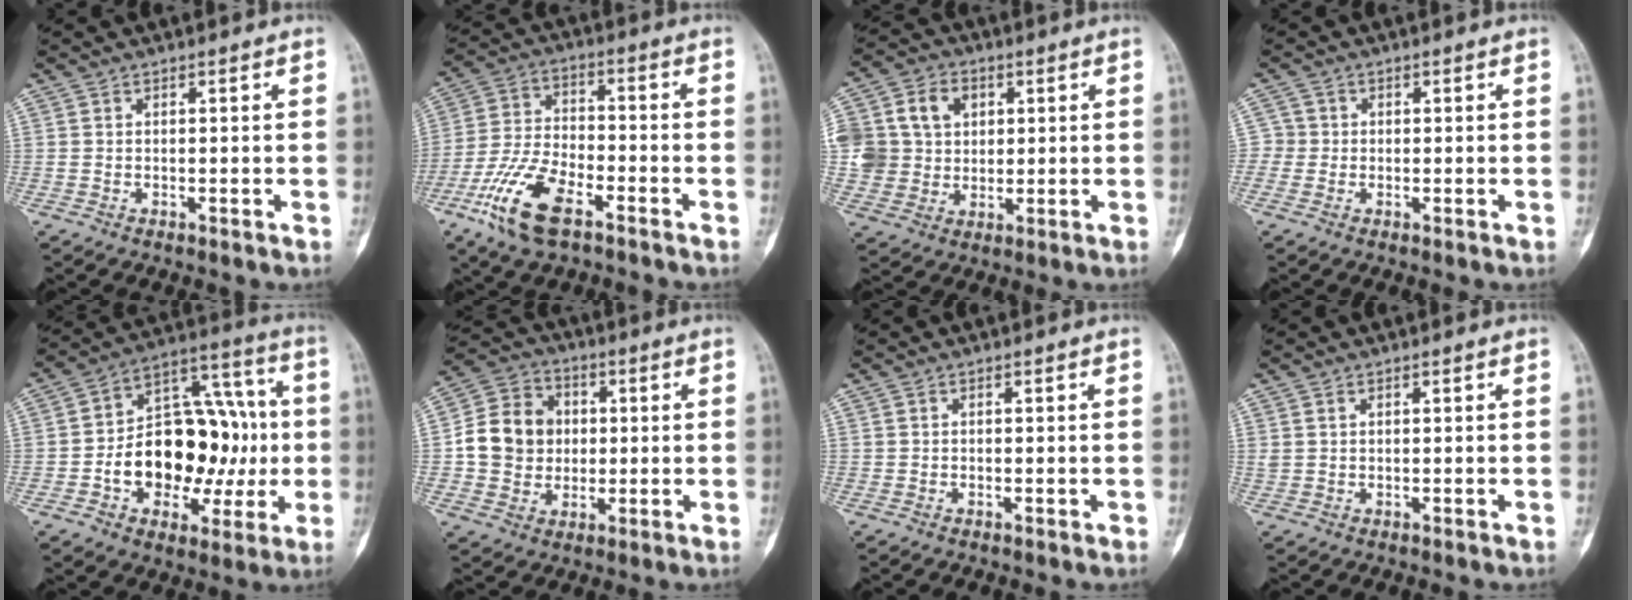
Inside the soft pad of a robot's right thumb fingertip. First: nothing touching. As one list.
[{"total": 13.4, "force": [-7.5, 5.6, 9.6], "torque": [-0.198, 0.024, -0.147]}, {"total": 16.0, "force": [3.4, 13.6, 7.8], "torque": [-0.151, 0.025, 0.072]}, {"total": 2.3, "force": [-0.3, 2.3, 0.1], "torque": [0.017, 0.008, -0.012]}, {"total": 22.0, "force": [-2.3, 14.6, 16.3], "torque": [-0.197, 0.051, -0.026]}, {"total": 12.4, "force": [0.4, 10.8, 6.0], "torque": [-0.084, 0.018, 0.003]}, {"total": 0.0}, {"total": 1.0, "force": [0.6, 0.6, 0.6], "torque": [-0.014, 0.006, 0.016]}]